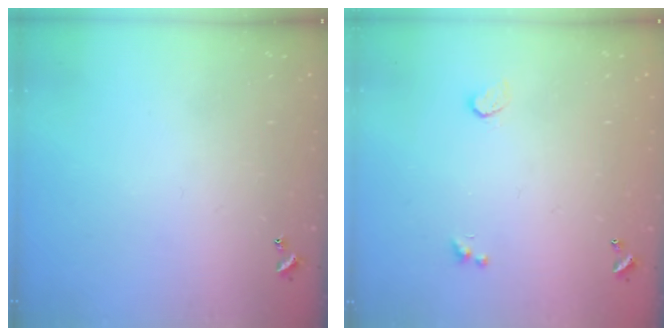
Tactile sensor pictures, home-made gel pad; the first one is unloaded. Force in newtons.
{"total": 1.1, "press": 0.7, "slide": 0.8}